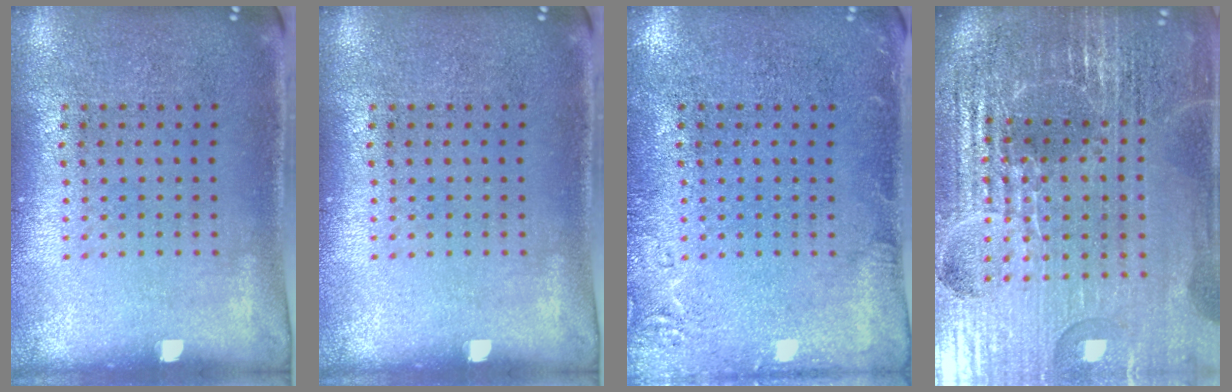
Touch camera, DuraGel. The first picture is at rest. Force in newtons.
{"total": 0.0}
{"total": 1.9, "press": 1.8, "slide": 0.3}
{"total": 6.8, "press": 5.9, "slide": 3.3}